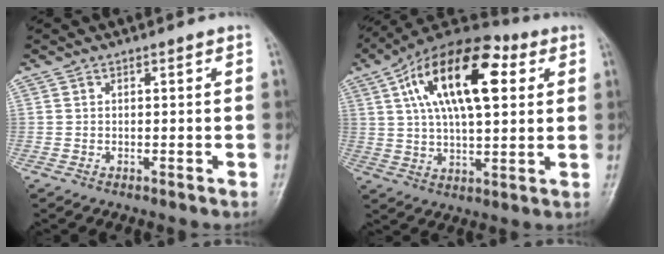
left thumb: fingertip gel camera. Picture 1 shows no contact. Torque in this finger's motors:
{"motor_torque": [0.78, 1.30, 2.06, -0.71, 0.57]}